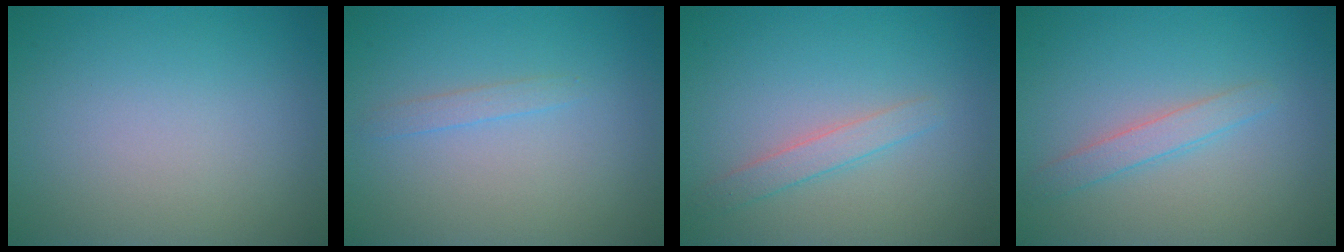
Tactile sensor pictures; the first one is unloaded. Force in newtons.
{"total": 1.0, "press": 1.0, "slide": 0.1}
{"total": 1.8, "press": 1.8, "slide": 0.0}
{"total": 1.8, "press": 1.8, "slide": 0.1}